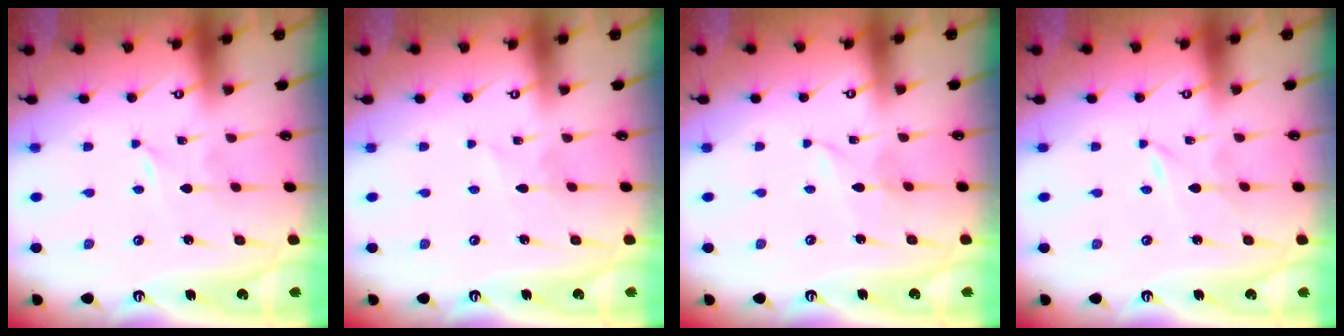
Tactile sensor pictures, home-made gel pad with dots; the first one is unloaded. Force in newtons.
{"total": 1.5, "press": 1.5, "slide": 0.1}
{"total": 2.0, "press": 2.0, "slide": 0.0}
{"total": 0.0}